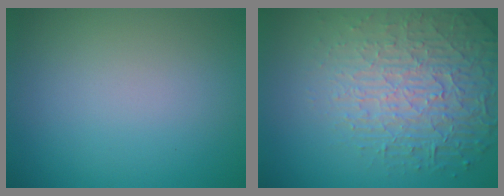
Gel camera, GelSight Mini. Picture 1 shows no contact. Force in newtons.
{"total": 6.8, "press": 5.2, "slide": 4.4}